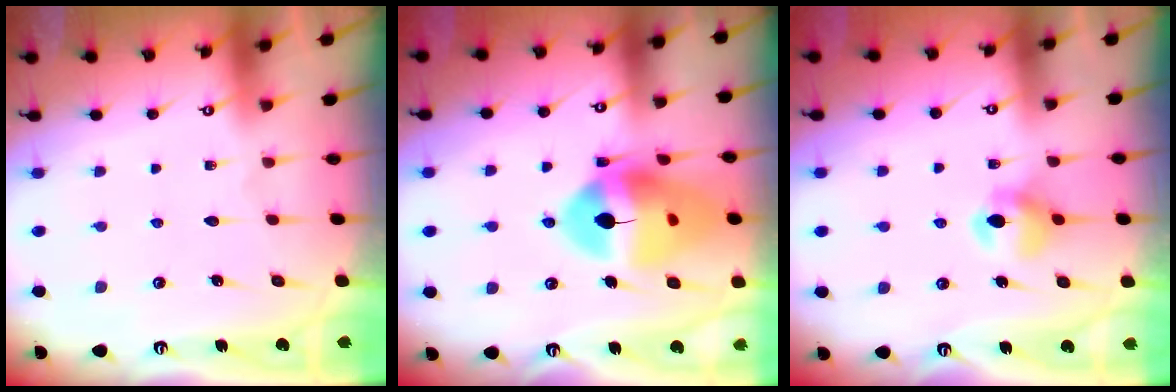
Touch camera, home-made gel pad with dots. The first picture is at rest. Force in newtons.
{"total": 18.1, "press": 17.9, "slide": 2.2}
{"total": 6.8, "press": 6.8, "slide": 0.8}